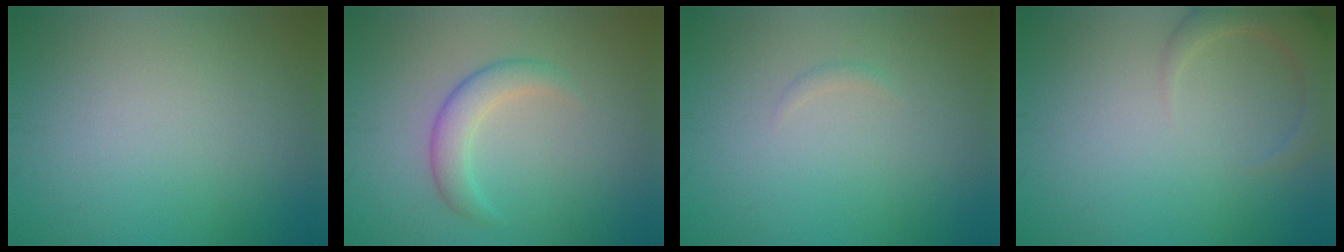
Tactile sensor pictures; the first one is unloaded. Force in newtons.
{"total": 2.5, "press": 2.5, "slide": 0.1}
{"total": 0.5, "press": 0.5, "slide": 0.0}
{"total": 3.8, "press": 3.8, "slide": 0.5}